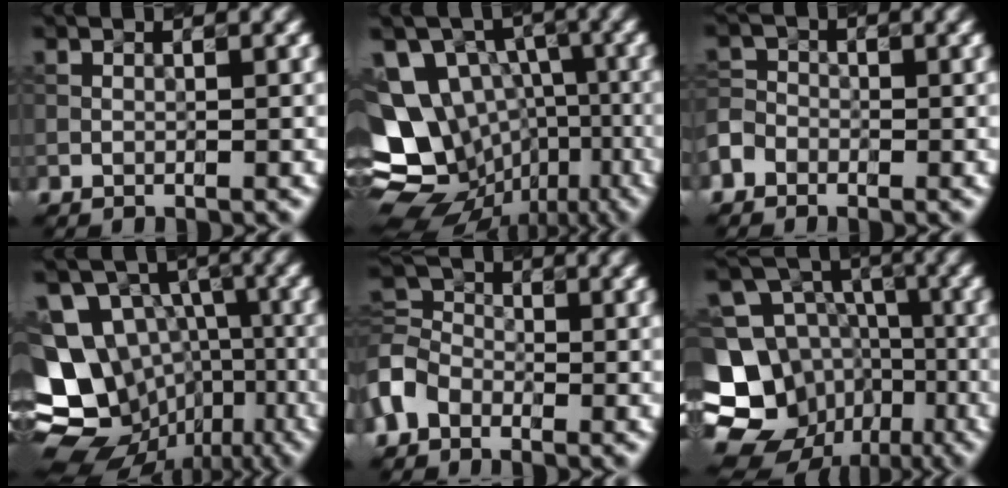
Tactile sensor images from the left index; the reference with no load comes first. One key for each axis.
{"total": 13.9, "fx": -2.6, "fy": 11.7, "fz": 6.9, "tx": -0.151, "ty": -0.003, "tz": -0.024}
{"total": 2.6, "fx": -1.5, "fy": 1.9, "fz": 0.7, "tx": -0.008, "ty": 0.002, "tz": -0.036}
{"total": 15.2, "fx": -4.0, "fy": 13.0, "fz": 6.7, "tx": -0.157, "ty": -0.010, "tz": -0.042}
{"total": 3.4, "fx": -1.8, "fy": 2.6, "fz": 1.4, "tx": -0.030, "ty": 0.009, "tz": -0.054}
{"total": 17.6, "fx": -6.9, "fy": 15.0, "fz": 5.8, "tx": -0.150, "ty": -0.028, "tz": -0.108}